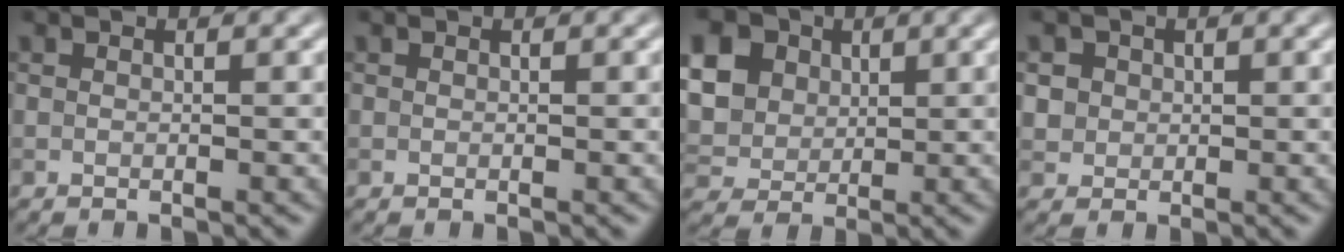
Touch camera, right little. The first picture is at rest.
{"total": 0.0}
{"total": 13.0, "force": [4.8, 10.4, 6.2], "torque": [-0.156, 0.026, 0.086]}
{"total": 2.3, "force": [0.7, 2.1, 0.8], "torque": [-0.013, 0.003, 0.022]}